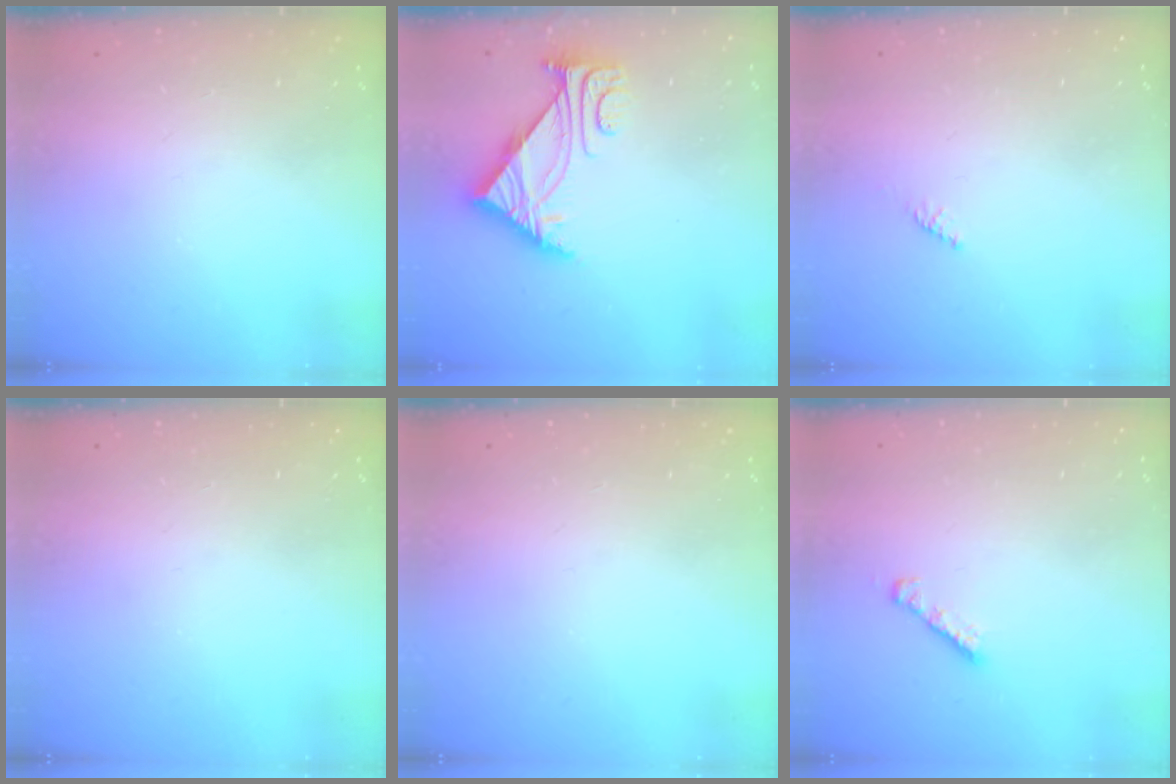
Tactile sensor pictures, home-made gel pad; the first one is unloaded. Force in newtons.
{"total": 5.8, "press": 5.7, "slide": 0.9}
{"total": 1.6, "press": 1.5, "slide": 0.4}
{"total": 0.0}
{"total": 0.0}
{"total": 2.3, "press": 2.3, "slide": 0.4}